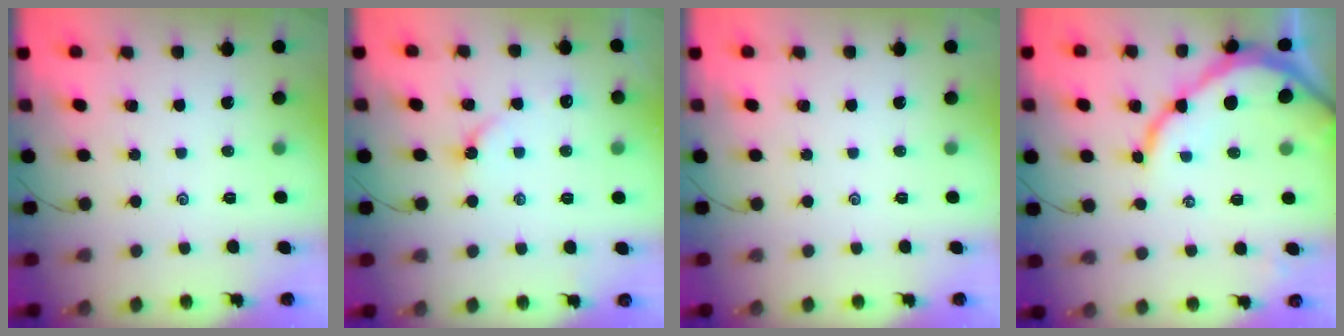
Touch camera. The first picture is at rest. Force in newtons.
{"total": 2.9, "press": 2.9, "slide": 0.5}
{"total": 0.0}
{"total": 10.5, "press": 10.5, "slide": 0.9}